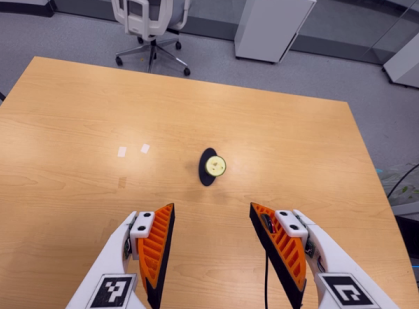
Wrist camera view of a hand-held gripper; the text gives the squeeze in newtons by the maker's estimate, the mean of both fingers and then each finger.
{"total": 0.0}